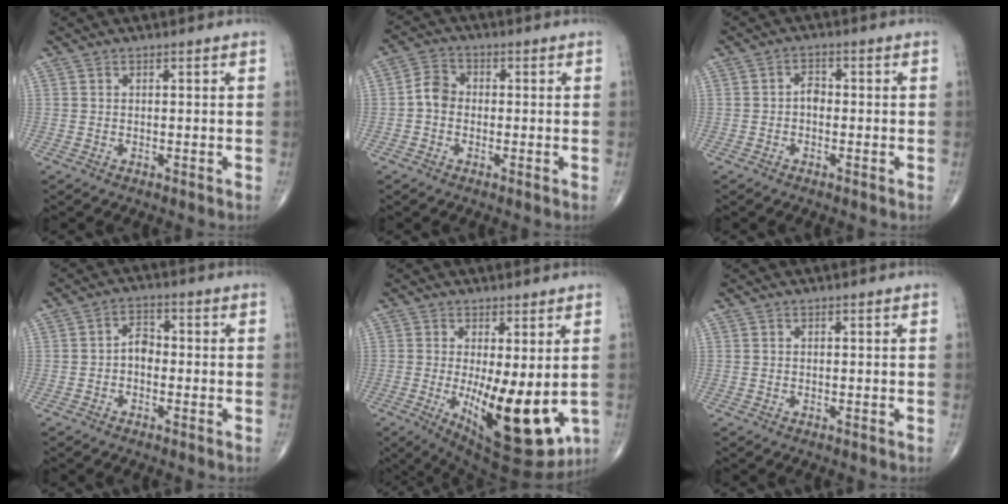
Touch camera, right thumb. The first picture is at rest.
{"total": 4.2, "force": [-0.7, 3.4, 2.4], "torque": [-0.035, 0.016, -0.022]}
{"total": 2.4, "force": [-0.5, 1.6, 1.7], "torque": [-0.016, 0.011, -0.015]}
{"total": 3.5, "force": [-0.8, 2.4, 2.4], "torque": [-0.027, 0.017, -0.024]}
{"total": 15.7, "force": [-2.2, 5.8, 14.5], "torque": [-0.214, -0.036, -0.013]}
{"total": 0.0}